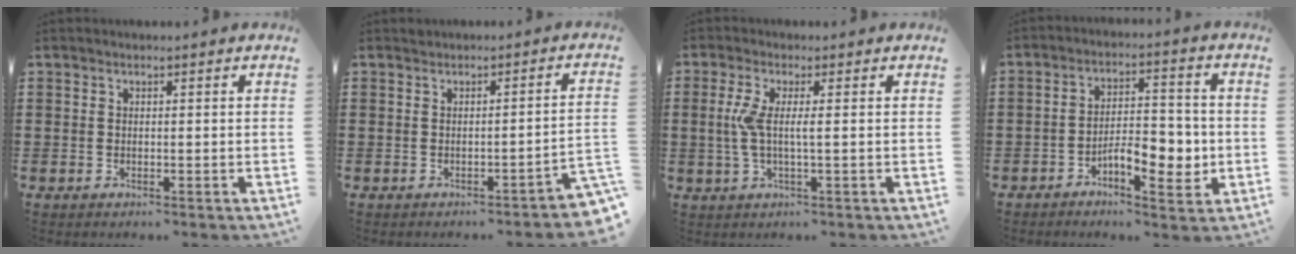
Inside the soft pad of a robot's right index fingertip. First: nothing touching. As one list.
[{"total": 1.3, "force": [-1.0, 0.0, 0.8], "torque": [-0.018, 0.001, -0.021]}, {"total": 4.4, "force": [0.1, 0.5, 4.4], "torque": [-0.106, -0.012, -0.007]}, {"total": 7.2, "force": [-2.7, 3.2, 5.9], "torque": [-0.082, 0.005, -0.049]}]